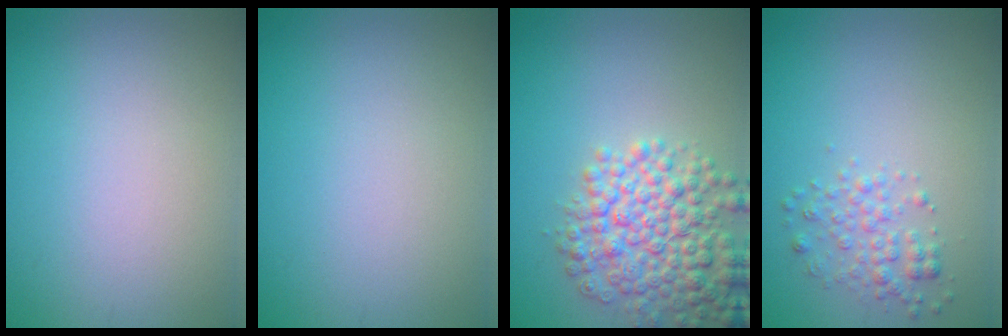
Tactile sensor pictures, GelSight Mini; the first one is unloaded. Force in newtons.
{"total": 0.0}
{"total": 6.5, "press": 6.5, "slide": 0.2}
{"total": 2.0, "press": 2.0, "slide": 0.1}